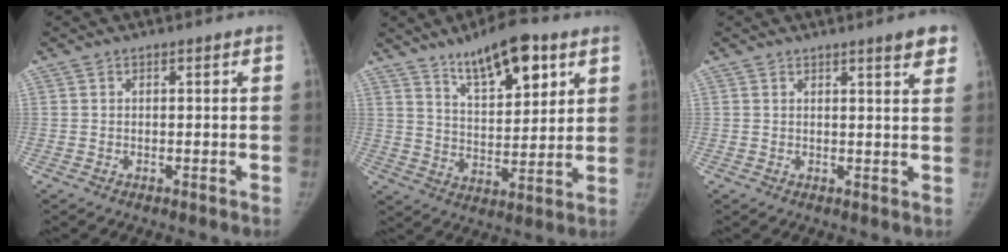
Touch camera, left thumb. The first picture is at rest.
{"total": 14.3, "force": [8.6, 5.5, 10.1], "torque": [-0.127, -0.042, 0.142]}
{"total": 4.5, "force": [3.0, 0.8, 3.2], "torque": [-0.030, -0.015, 0.035]}